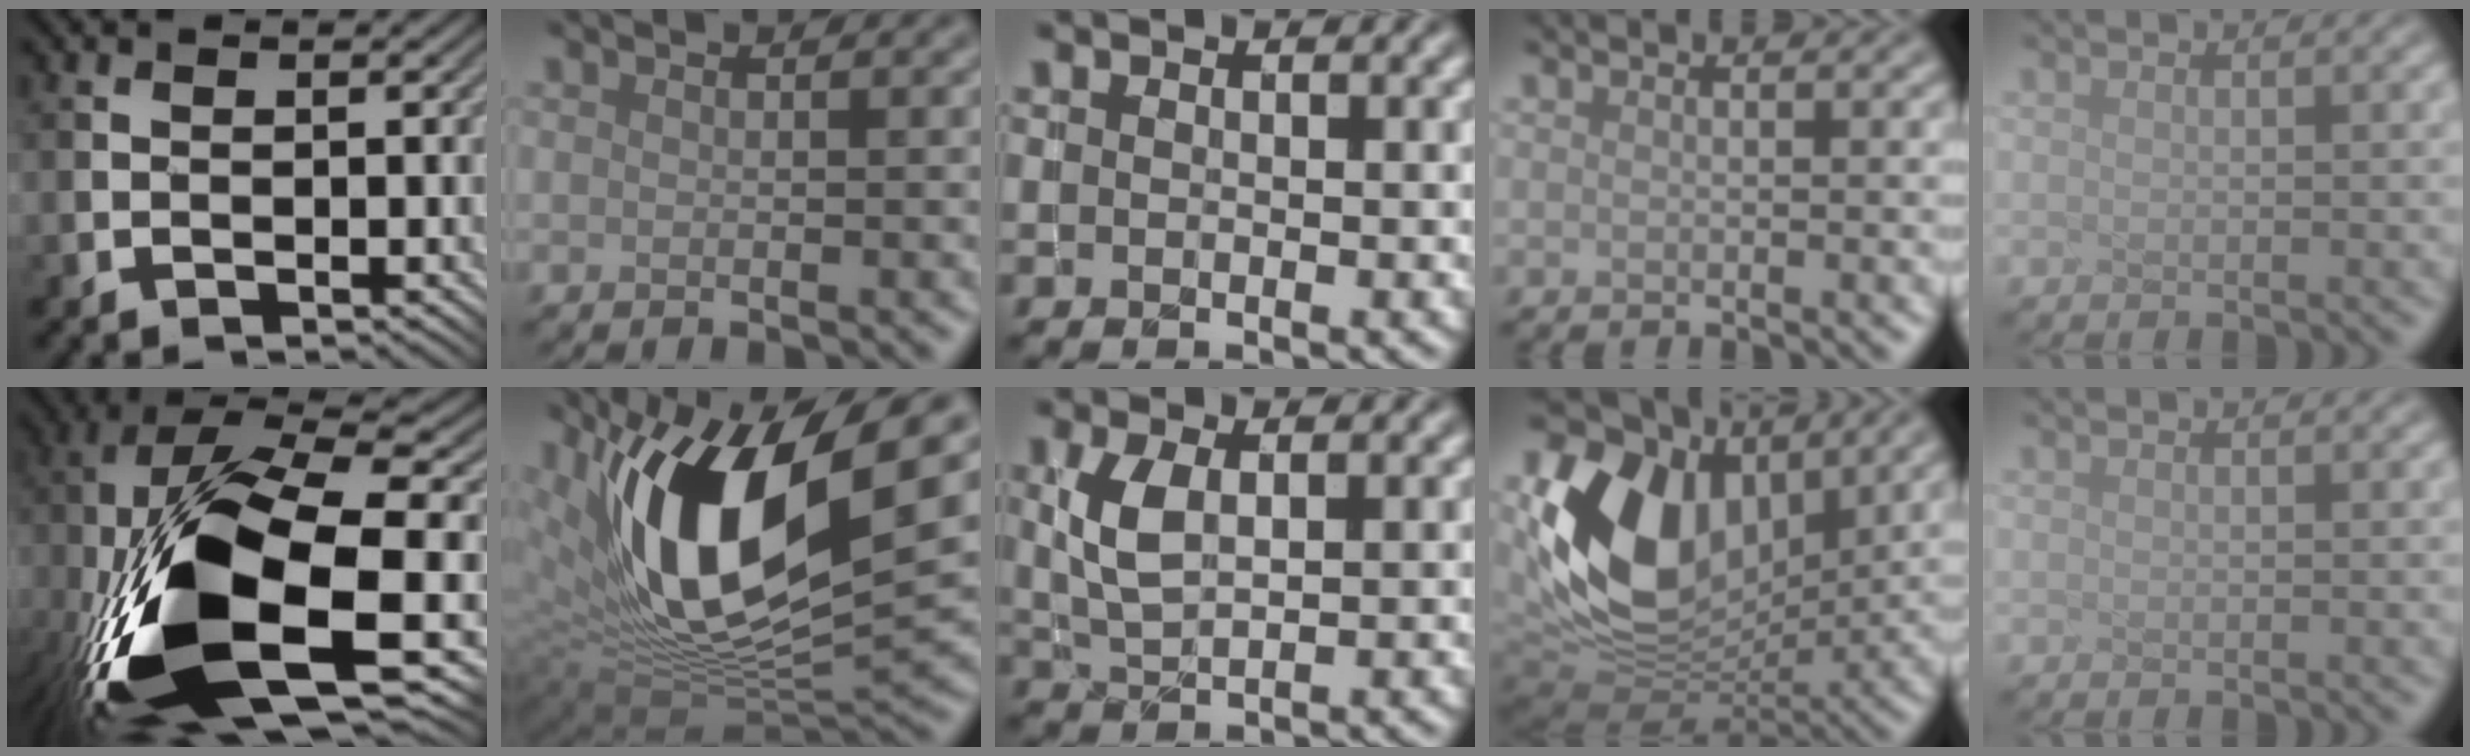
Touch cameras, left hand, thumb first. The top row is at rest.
{"thumb": {"total": 19.8, "force": [-5.9, 7.6, 17.3], "torque": [-0.351, -0.038, -0.091]}, "index": {"total": 14.1, "force": [4.8, 5.9, 11.9], "torque": [-0.211, -0.009, 0.088]}, "middle": {"total": 3.5, "force": [0.7, 1.8, 2.9], "torque": [-0.074, 0.004, 0.017]}, "ring": {"total": 12.4, "force": [3.2, 8.5, 8.3], "torque": [-0.167, -0.003, 0.059]}}